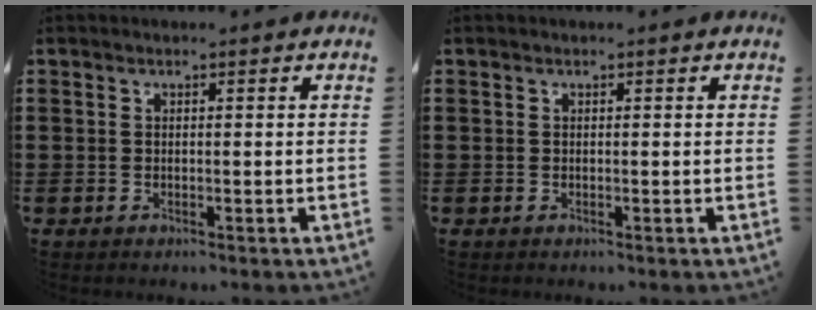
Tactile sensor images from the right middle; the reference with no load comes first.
{"total": 0.0}